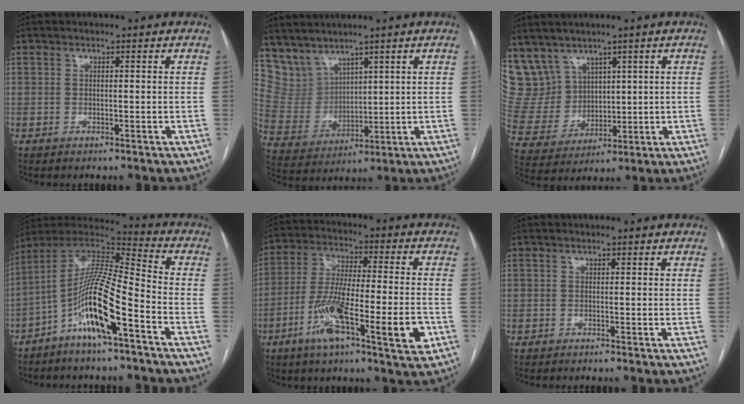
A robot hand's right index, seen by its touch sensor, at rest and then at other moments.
{"total": 7.3, "force": [6.1, 4.0, 0.7], "torque": [-0.036, 0.017, 0.152]}
{"total": 10.0, "force": [6.6, 7.3, 1.6], "torque": [-0.057, 0.035, 0.159]}
{"total": 13.9, "force": [-6.6, 1.3, 12.1], "torque": [-0.237, 0.005, -0.125]}
{"total": 15.5, "force": [-6.1, 2.1, 14.0], "torque": [-0.250, -0.007, -0.103]}
{"total": 0.6, "force": [-0.5, -0.2, 0.2], "torque": [-0.003, 0.003, -0.012]}